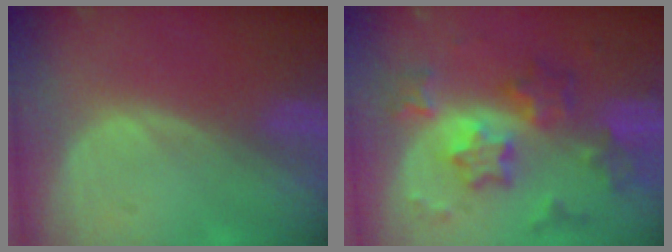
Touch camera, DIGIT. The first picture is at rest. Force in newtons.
{"total": 9.0, "press": 9.0, "slide": 0.6}